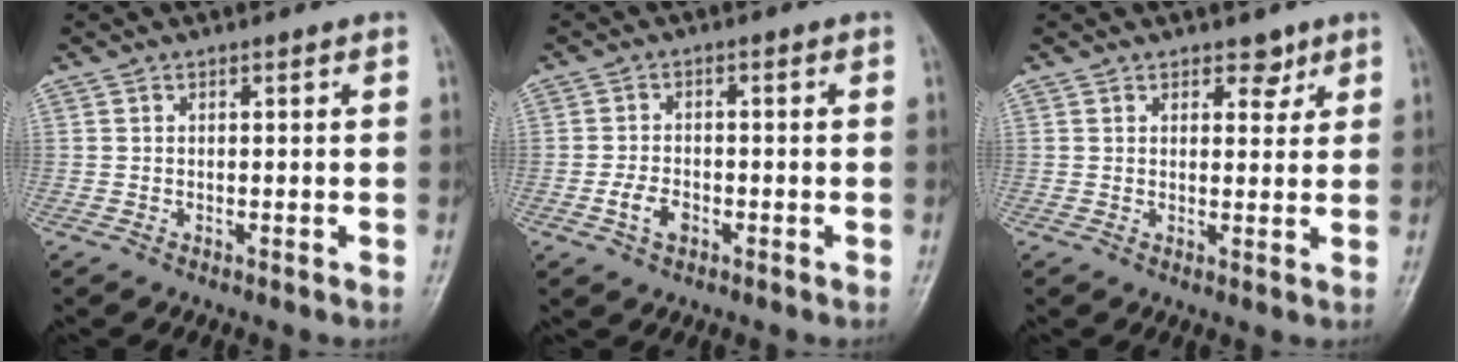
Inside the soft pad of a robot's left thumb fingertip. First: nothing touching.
{"total": 3.9, "force": [-1.6, 2.5, 2.5], "torque": [-0.045, 0.011, -0.030]}
{"total": 3.3, "force": [2.2, 1.9, 1.5], "torque": [0.002, -0.012, 0.031]}